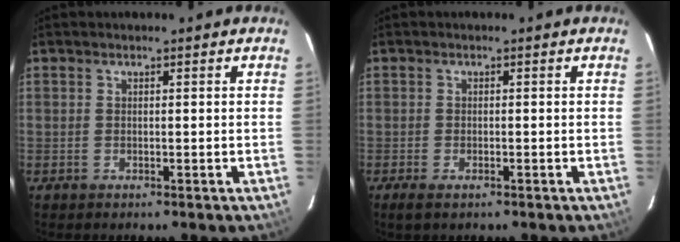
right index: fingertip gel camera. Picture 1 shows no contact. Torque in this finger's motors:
{"motor_torque": [0.28, 0.00, 0.03, 0.02]}